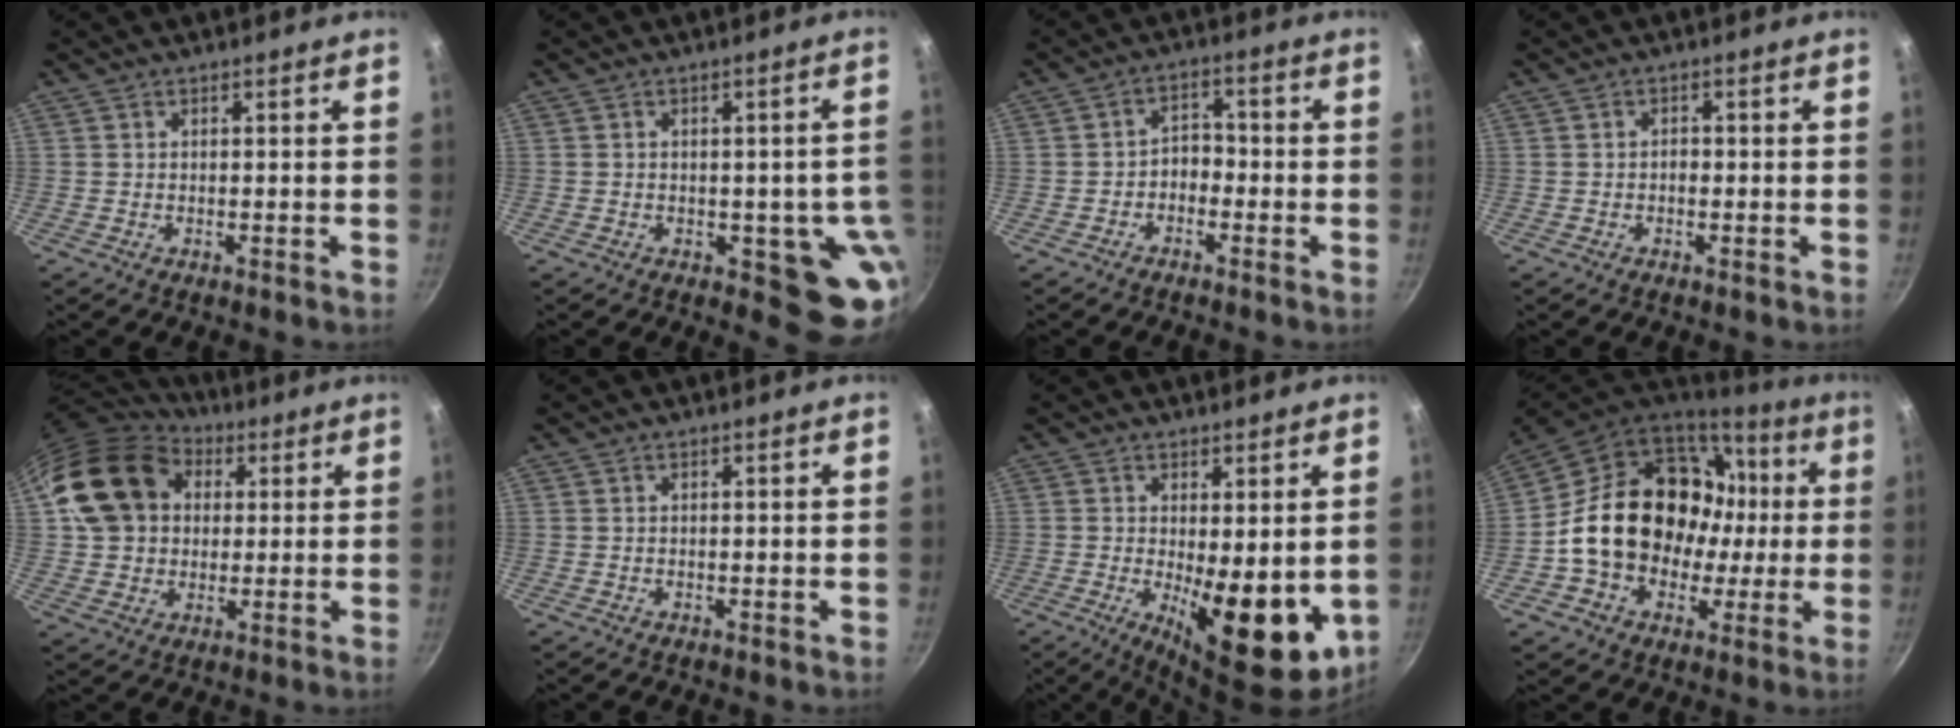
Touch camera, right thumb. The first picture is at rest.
{"total": 9.6, "force": [-1.9, 4.8, 8.1], "torque": [-0.045, -0.004, -0.023]}
{"total": 3.4, "force": [-1.7, 2.4, 1.8], "torque": [-0.009, 0.026, -0.034]}
{"total": 1.0, "force": [-0.4, 0.7, 0.6], "torque": [-0.007, 0.006, -0.007]}
{"total": 18.0, "force": [4.5, 14.3, 9.9], "torque": [-0.165, 0.024, 0.073]}
{"total": 0.0}
{"total": 13.4, "force": [-1.5, 5.3, 12.2], "torque": [-0.142, -0.016, -0.005]}
{"total": 23.1, "force": [1.1, 18.3, 14.0], "torque": [-0.212, 0.052, 0.033]}